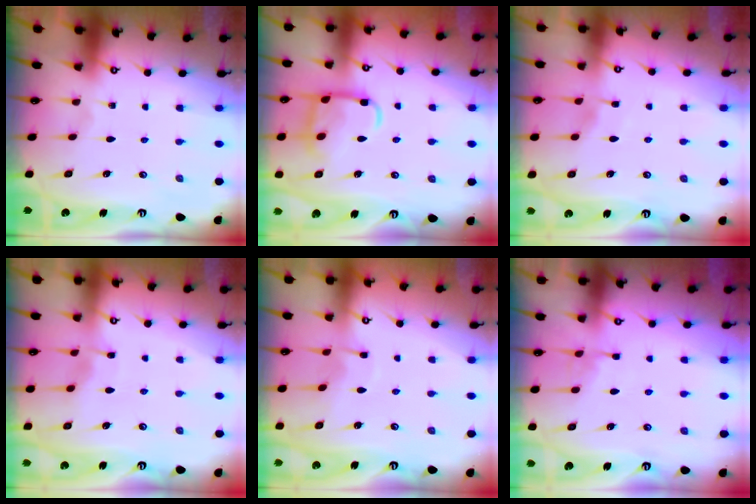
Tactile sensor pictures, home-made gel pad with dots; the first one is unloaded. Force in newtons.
{"total": 12.9, "press": 12.9, "slide": 1.2}
{"total": 3.5, "press": 3.5, "slide": 0.4}
{"total": 3.9, "press": 3.9, "slide": 0.2}
{"total": 2.9, "press": 2.9, "slide": 0.4}
{"total": 4.4, "press": 4.3, "slide": 0.6}